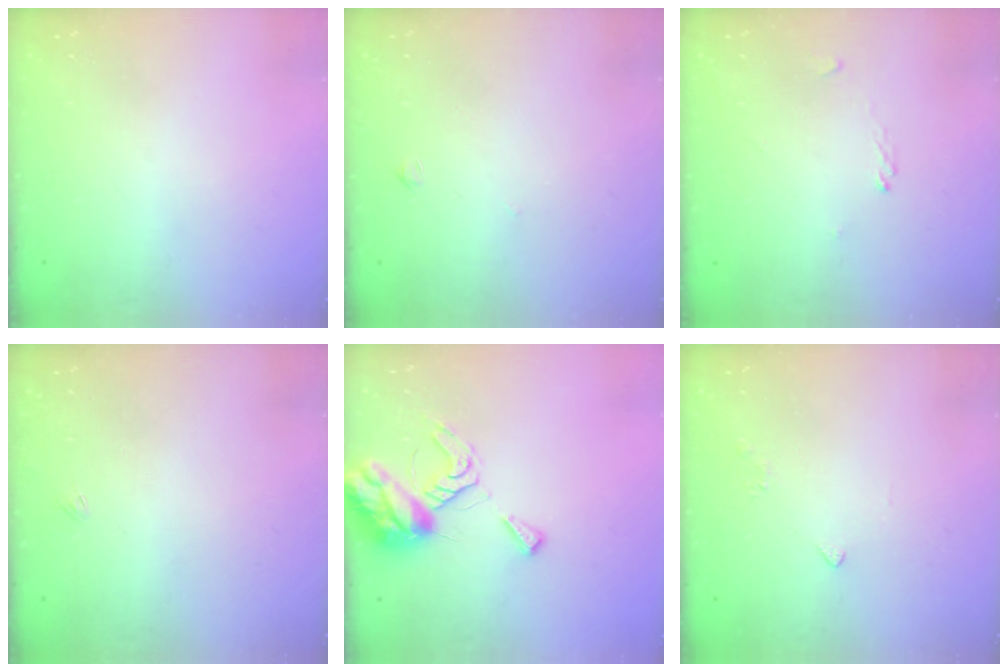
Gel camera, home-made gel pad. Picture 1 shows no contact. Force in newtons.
{"total": 1.5, "press": 1.4, "slide": 0.5}
{"total": 1.2, "press": 1.2, "slide": 0.3}
{"total": 1.8, "press": 1.7, "slide": 0.3}
{"total": 10.0, "press": 10.0, "slide": 1.1}
{"total": 2.0, "press": 1.9, "slide": 0.5}